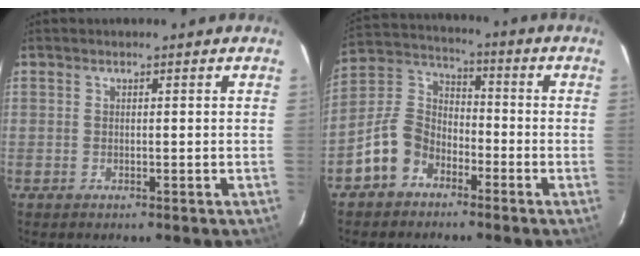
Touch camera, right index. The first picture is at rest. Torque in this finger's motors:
{"motor_torque": [0.07, -0.14, -0.52, -0.21]}